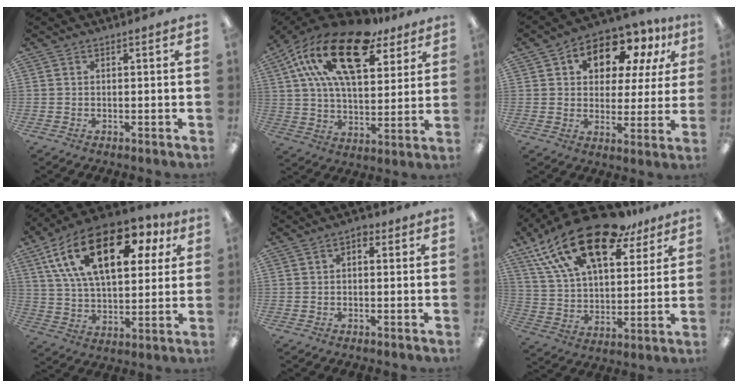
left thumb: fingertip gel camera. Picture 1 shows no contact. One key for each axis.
{"total": 23.1, "fx": 12.6, "fy": 11.2, "fz": 15.8, "tx": -0.281, "ty": -0.044, "tz": 0.218}
{"total": 12.2, "fx": 7.3, "fy": 7.2, "fz": 6.6, "tx": -0.105, "ty": -0.035, "tz": 0.129}
{"total": 23.2, "fx": 10.8, "fy": 11.9, "fz": 16.7, "tx": -0.302, "ty": -0.028, "tz": 0.183}
{"total": 2.4, "fx": 0.4, "fy": 1.4, "fz": 1.9, "tx": -0.020, "ty": 0.001, "tz": 0.002}
{"total": 23.3, "fx": 15.0, "fy": 10.8, "fz": 14.3, "tx": -0.256, "ty": -0.079, "tz": 0.264}